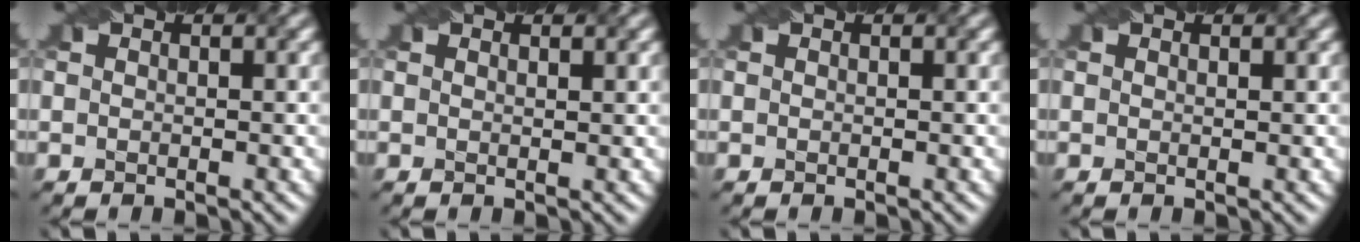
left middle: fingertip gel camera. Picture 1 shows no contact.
{"total": 1.0, "force": [0.8, 0.2, 0.6], "torque": [-0.009, -0.001, 0.007]}
{"total": 0.0}
{"total": 0.7, "force": [0.6, 0.1, 0.4], "torque": [-0.008, -0.002, 0.006]}